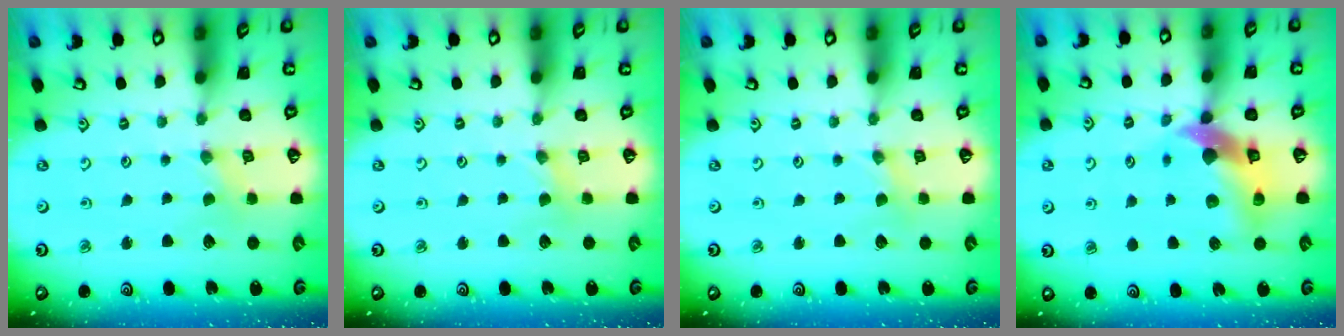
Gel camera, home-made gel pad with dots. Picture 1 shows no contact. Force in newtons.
{"total": 1.5, "press": 1.5, "slide": 0.2}
{"total": 0.0}
{"total": 12.2, "press": 12.0, "slide": 1.9}